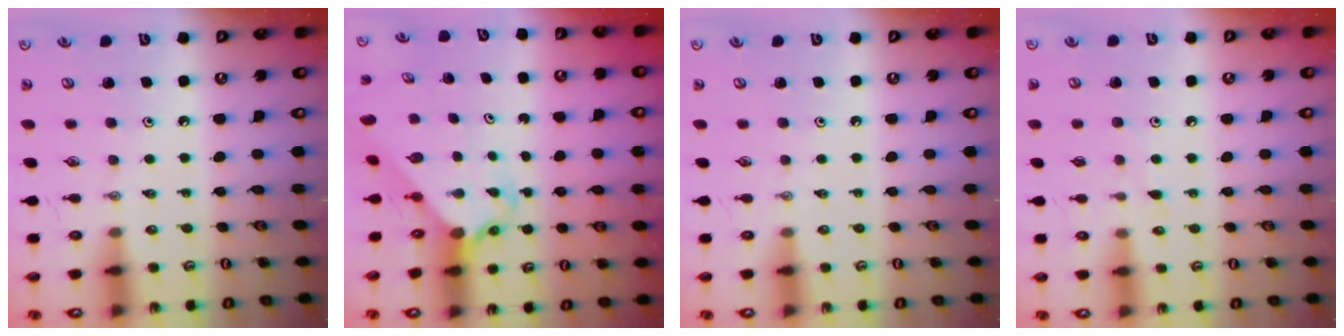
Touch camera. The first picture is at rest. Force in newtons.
{"total": 2.5, "press": 2.5, "slide": 0.3}
{"total": 0.0}
{"total": 3.8, "press": 3.8, "slide": 0.4}